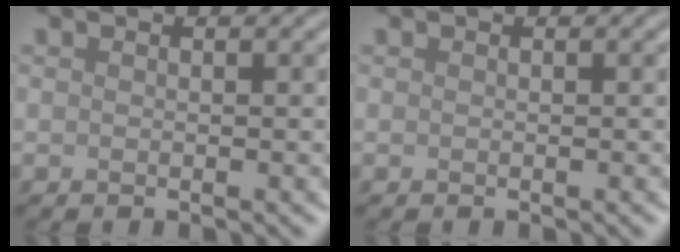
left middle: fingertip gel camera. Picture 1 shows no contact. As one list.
[{"total": 0.0}]